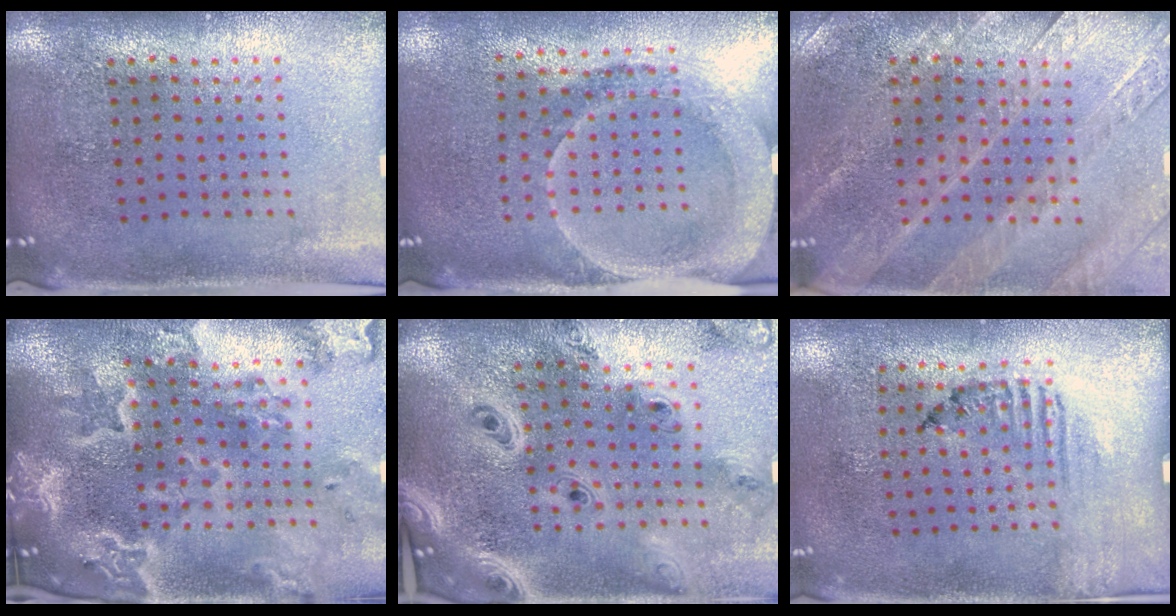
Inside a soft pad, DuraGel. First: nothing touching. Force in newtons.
{"total": 1.8, "press": 1.7, "slide": 0.7}
{"total": 2.8, "press": 2.6, "slide": 0.9}
{"total": 4.7, "press": 3.8, "slide": 2.8}
{"total": 3.4, "press": 2.7, "slide": 2.0}
{"total": 1.6, "press": 1.0, "slide": 1.3}